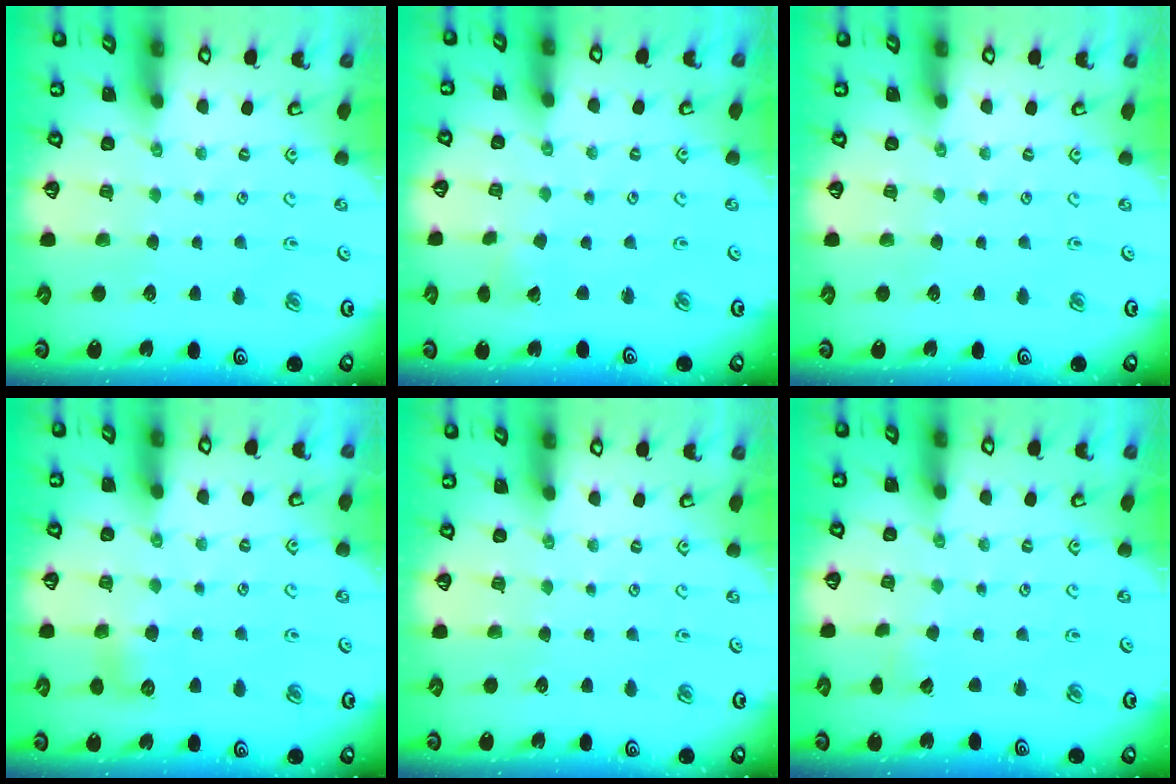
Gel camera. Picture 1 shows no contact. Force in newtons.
{"total": 2.3, "press": 2.3, "slide": 0.3}
{"total": 0.0}
{"total": 6.7, "press": 6.7, "slide": 0.5}
{"total": 0.0}
{"total": 2.7, "press": 2.6, "slide": 0.3}